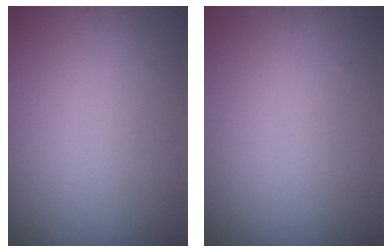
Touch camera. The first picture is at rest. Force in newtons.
{"total": 0.0}